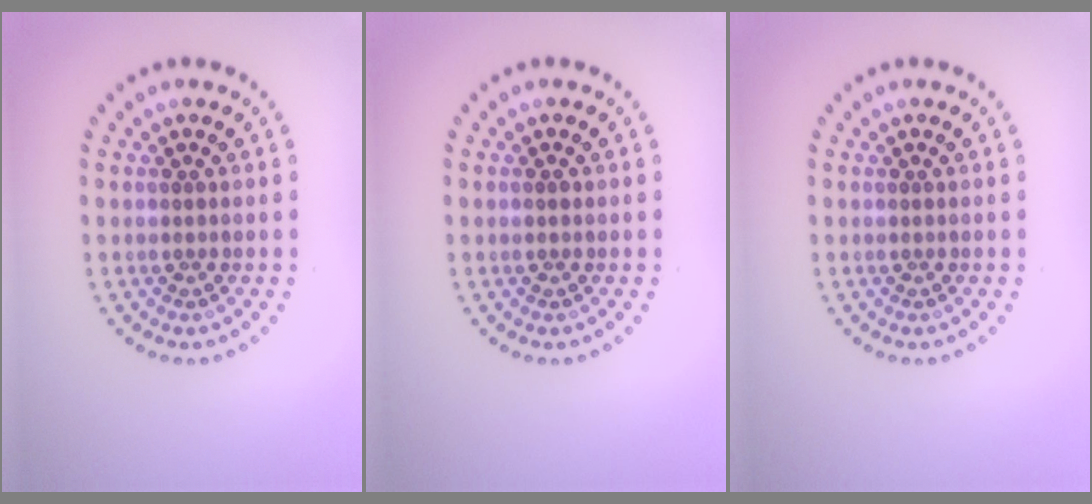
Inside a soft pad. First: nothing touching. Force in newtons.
{"total": 0.6, "press": 0.6, "slide": 0.2}
{"total": 0.0}